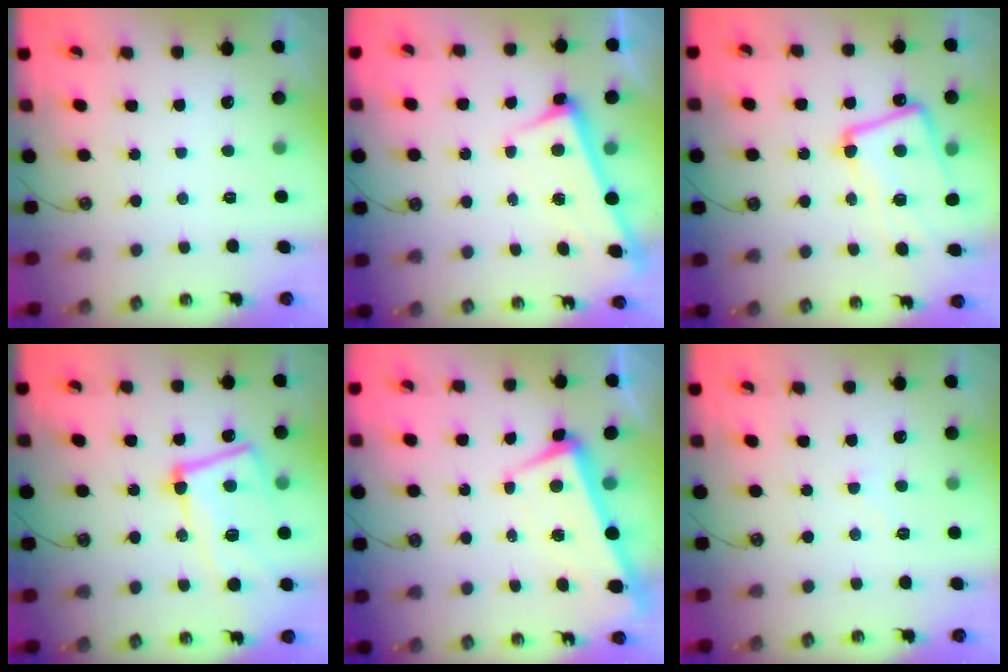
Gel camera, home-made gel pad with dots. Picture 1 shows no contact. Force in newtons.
{"total": 2.9, "press": 2.9, "slide": 0.4}
{"total": 7.9, "press": 7.7, "slide": 1.6}
{"total": 16.1, "press": 15.9, "slide": 2.7}
{"total": 0.8, "press": 0.1, "slide": 0.8}
{"total": 2.0, "press": 2.0, "slide": 0.4}